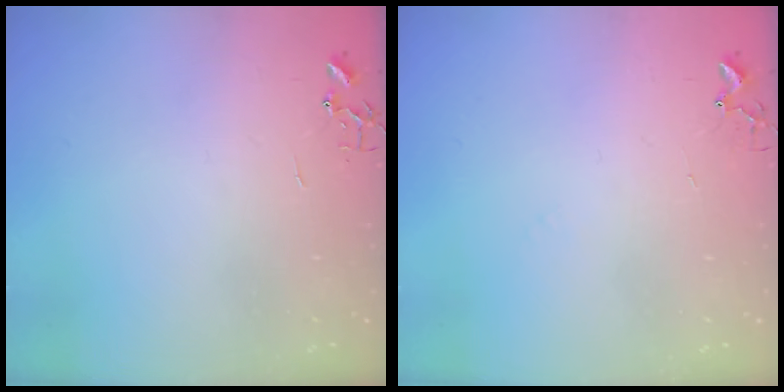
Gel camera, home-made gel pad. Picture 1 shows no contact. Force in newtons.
{"total": 4.9, "press": 4.9, "slide": 0.5}